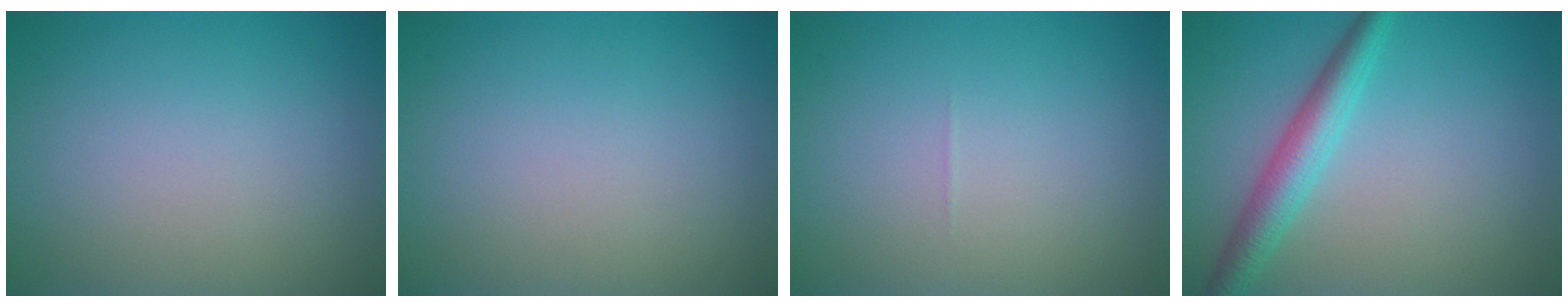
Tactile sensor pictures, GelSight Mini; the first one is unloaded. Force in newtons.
{"total": 0.0}
{"total": 0.0}
{"total": 3.8, "press": 3.8, "slide": 0.0}